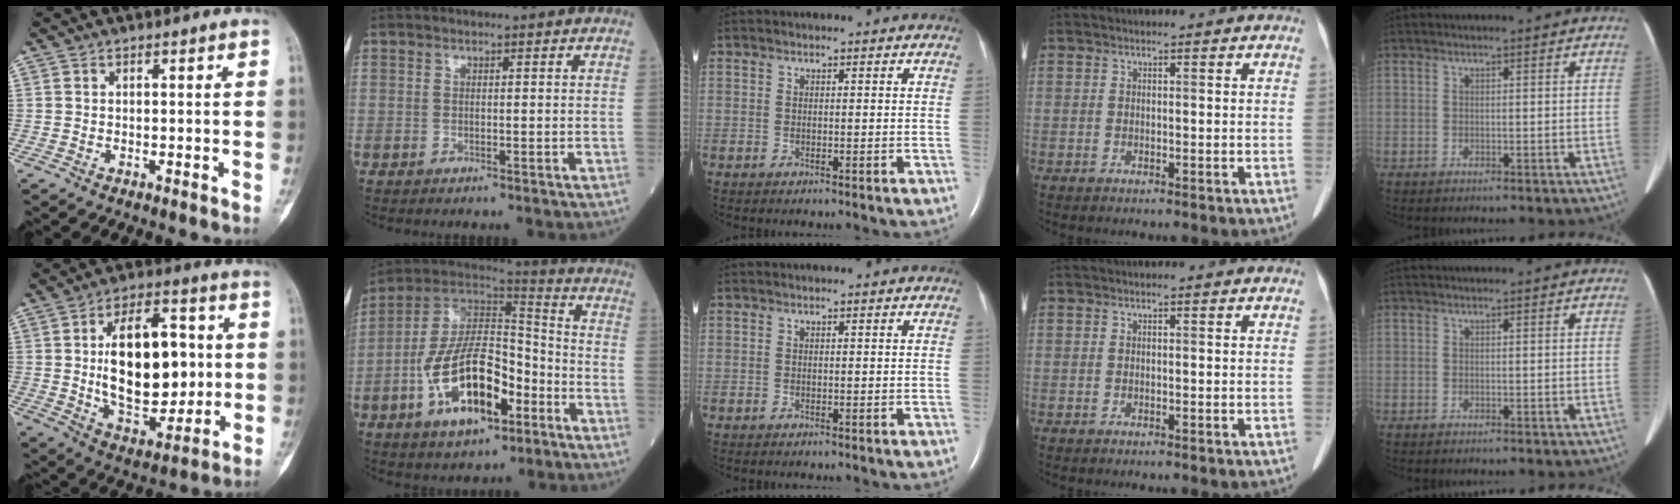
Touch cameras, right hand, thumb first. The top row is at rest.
{"thumb": {"total": 21.0, "force": [1.6, 11.9, 17.2], "torque": [-0.232, -0.004, 0.035]}, "index": {"total": 17.9, "force": [-6.7, 7.8, 14.6], "torque": [-0.276, 0.013, -0.114]}}